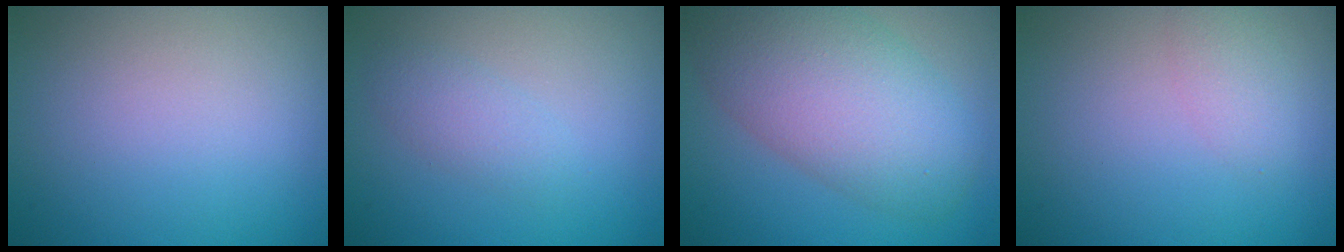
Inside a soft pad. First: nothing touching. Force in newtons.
{"total": 1.8, "press": 1.8, "slide": 0.1}
{"total": 8.9, "press": 8.9, "slide": 0.4}
{"total": 1.6, "press": 1.6, "slide": 0.1}